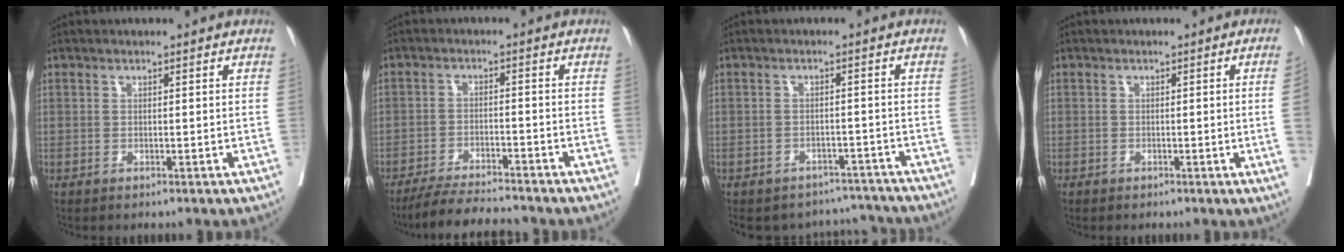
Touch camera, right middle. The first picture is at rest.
{"total": 7.5, "force": [-7.0, 0.3, 2.6], "torque": [-0.045, -0.016, -0.121]}
{"total": 10.2, "force": [-9.5, 3.7, 0.2], "torque": [0.000, 0.021, -0.116]}
{"total": 2.5, "force": [-0.4, -1.1, 2.2], "torque": [-0.026, -0.004, -0.005]}